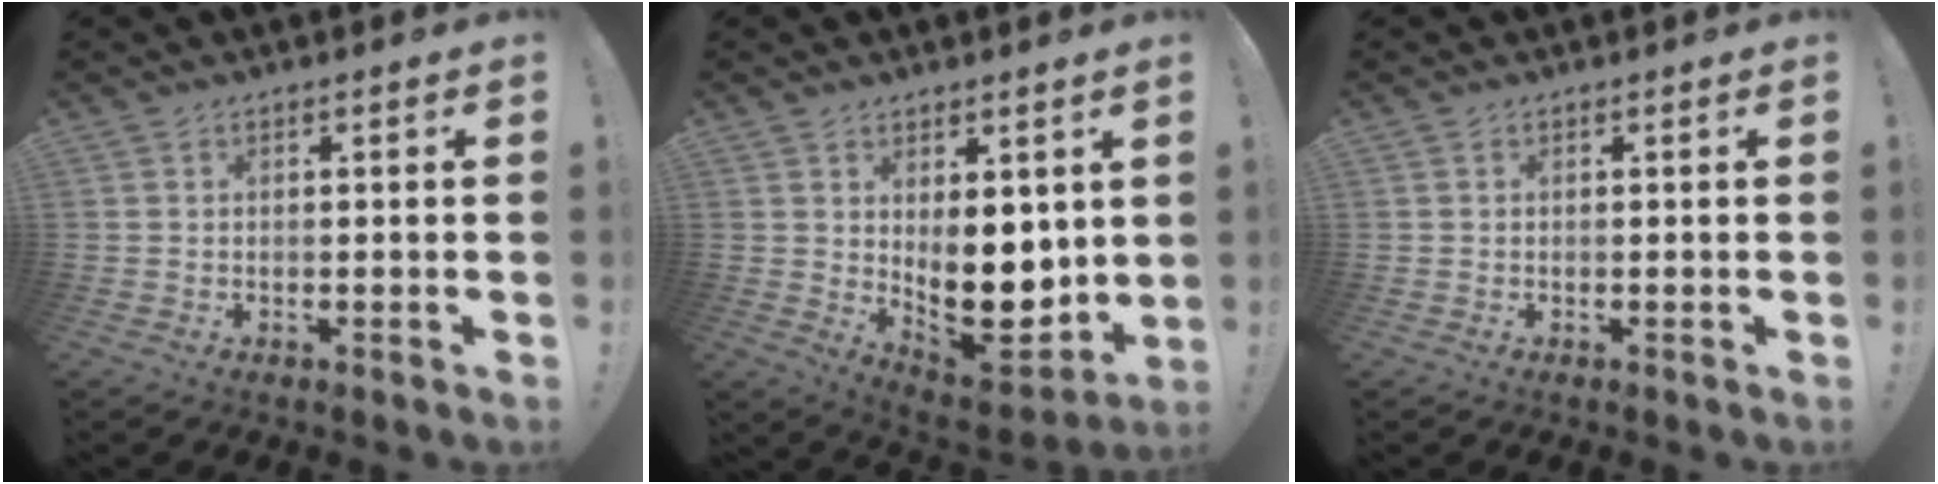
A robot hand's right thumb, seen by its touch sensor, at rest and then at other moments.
{"total": 12.6, "force": [1.5, 7.6, 9.9], "torque": [-0.131, -0.033, 0.042]}
{"total": 0.0}